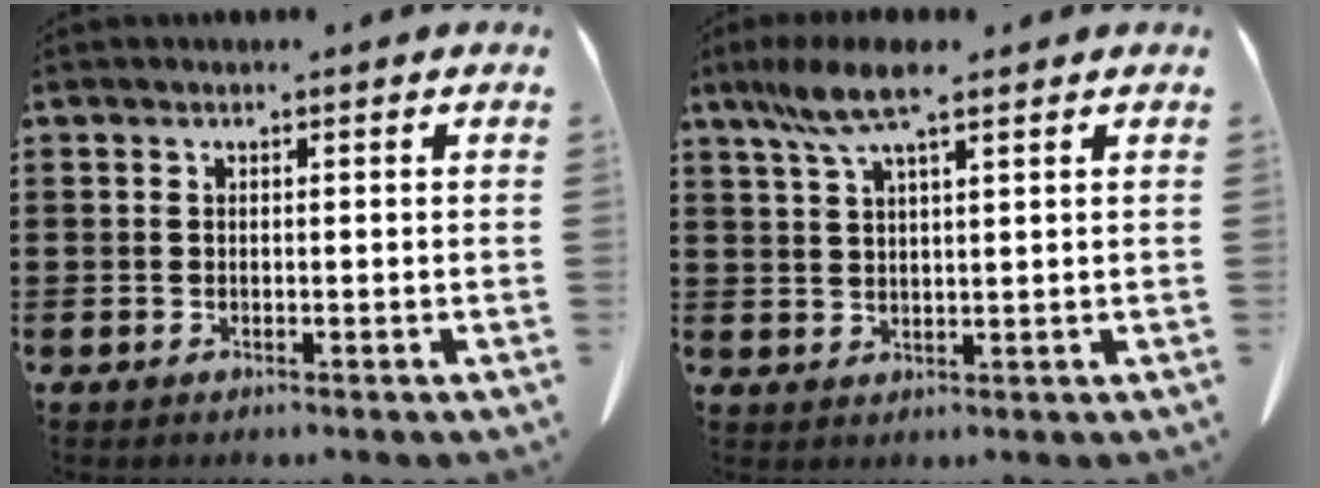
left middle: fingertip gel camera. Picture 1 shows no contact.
{"total": 7.0, "force": [4.4, 1.1, 5.3], "torque": [-0.120, -0.006, 0.077]}